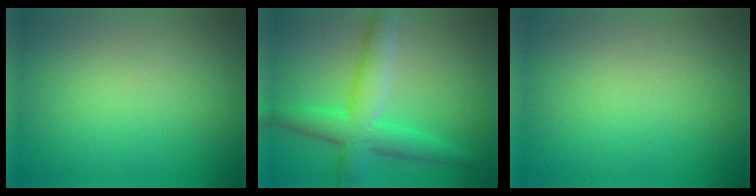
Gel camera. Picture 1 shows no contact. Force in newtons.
{"total": 5.6, "press": 5.6, "slide": 0.1}
{"total": 0.0}